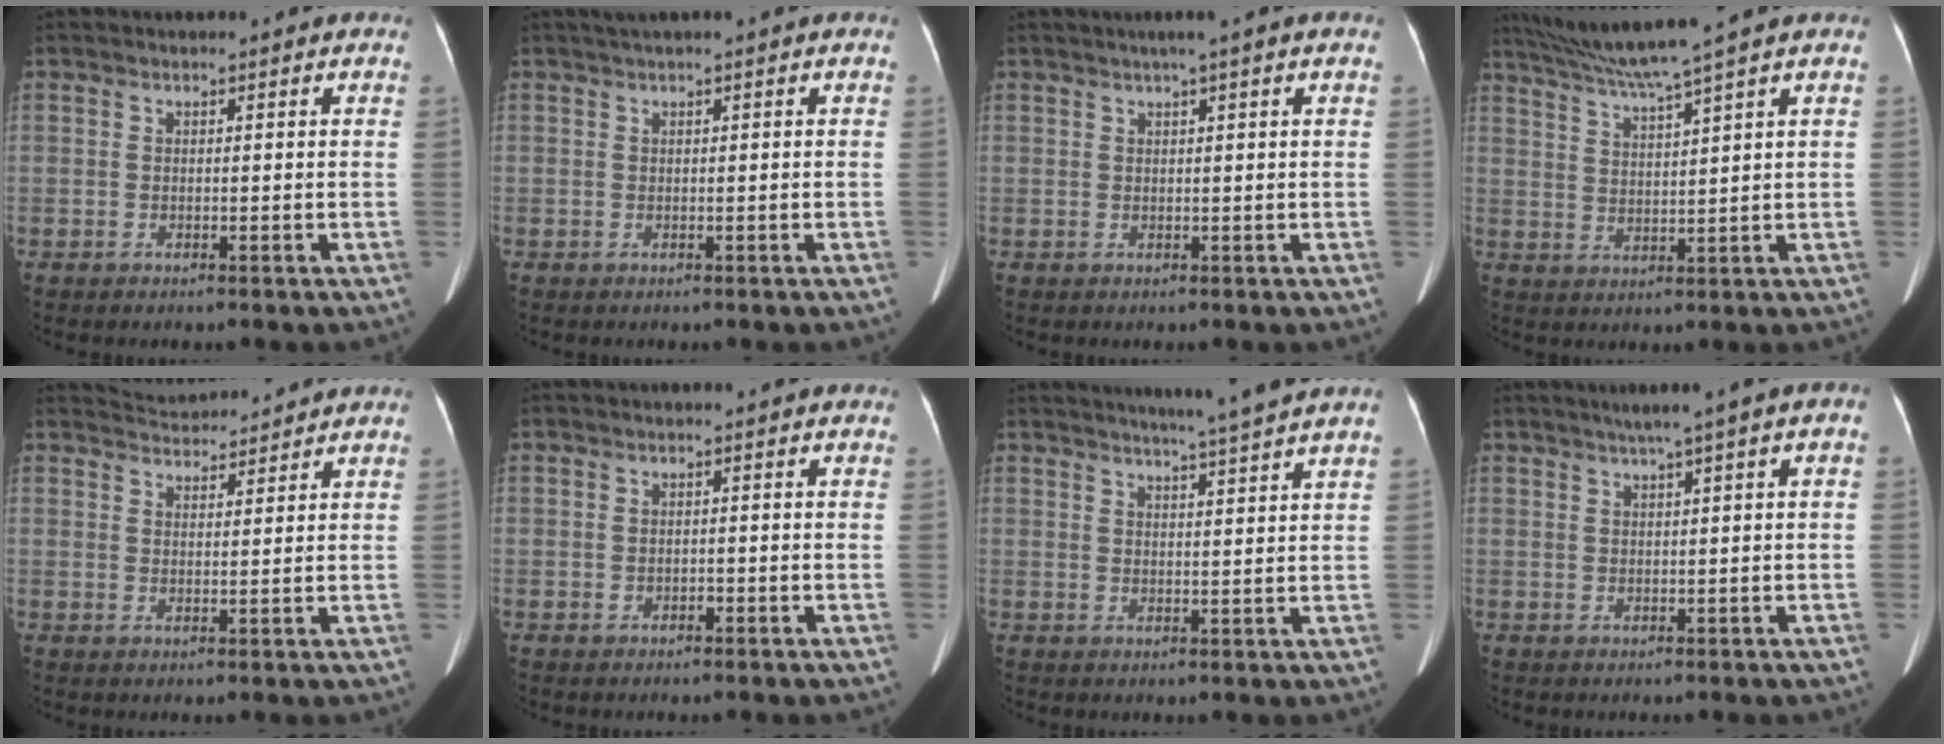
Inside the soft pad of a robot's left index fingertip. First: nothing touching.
{"total": 0.6, "force": [0.3, 0.1, 0.5], "torque": [-0.010, 0.014, 0.009]}
{"total": 2.4, "force": [1.3, -0.4, 2.0], "torque": [-0.038, 0.010, 0.021]}
{"total": 7.7, "force": [6.4, -2.3, 3.6], "torque": [-0.070, -0.002, 0.121]}
{"total": 4.5, "force": [4.5, 0.1, -0.1], "torque": [-0.009, 0.018, 0.073]}
{"total": 0.8, "force": [-0.4, 0.6, 0.2], "torque": [-0.003, 0.003, -0.009]}
{"total": 7.3, "force": [6.3, -1.6, 3.4], "torque": [-0.052, -0.003, 0.077]}
{"total": 4.4, "force": [1.9, 0.0, 4.0], "torque": [-0.056, 0.019, 0.027]}